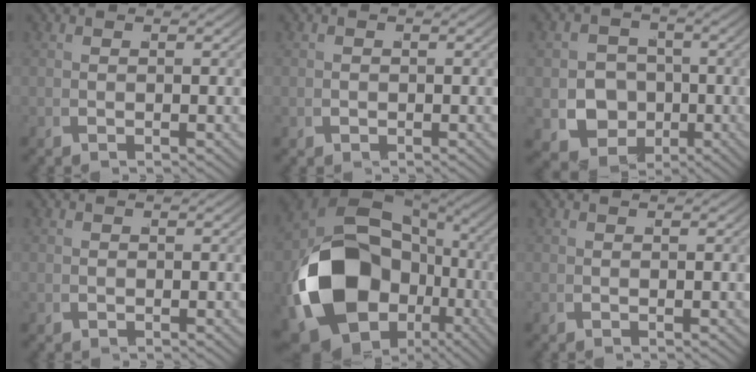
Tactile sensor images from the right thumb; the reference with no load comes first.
{"total": 0.6, "force": [-0.1, 0.6, 0.0], "torque": [-0.003, -0.005, 0.001]}
{"total": 10.2, "force": [-3.4, 8.8, 3.8], "torque": [-0.074, -0.055, -0.041]}
{"total": 0.0}
{"total": 20.7, "force": [-2.7, 14.3, 14.6], "torque": [-0.342, -0.089, 0.000]}
{"total": 0.0}